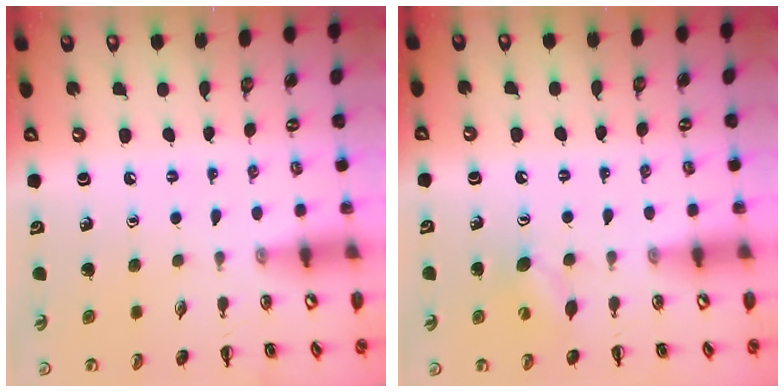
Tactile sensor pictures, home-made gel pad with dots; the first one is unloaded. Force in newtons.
{"total": 4.9, "press": 4.8, "slide": 0.9}